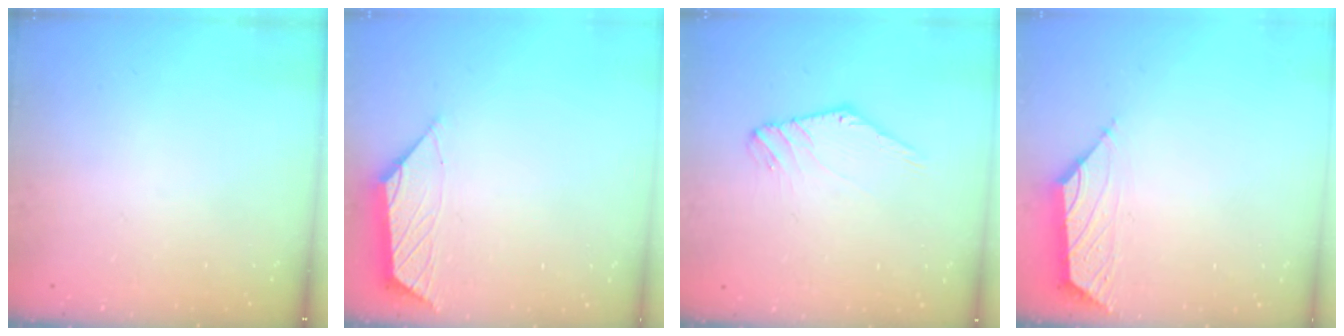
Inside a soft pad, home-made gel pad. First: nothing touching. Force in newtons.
{"total": 1.1, "press": 0.9, "slide": 0.5}
{"total": 0.0}
{"total": 0.8, "press": 0.5, "slide": 0.6}